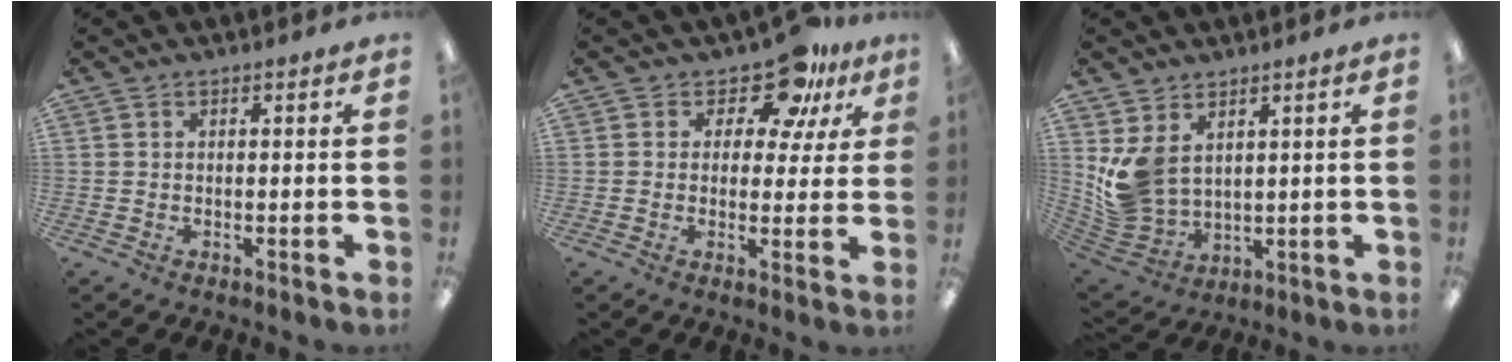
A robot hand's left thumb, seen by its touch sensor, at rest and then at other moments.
{"total": 10.6, "force": [7.3, 5.5, 5.4], "torque": [-0.078, -0.044, 0.128]}
{"total": 10.1, "force": [3.3, 7.7, 5.7], "torque": [-0.133, -0.015, 0.072]}